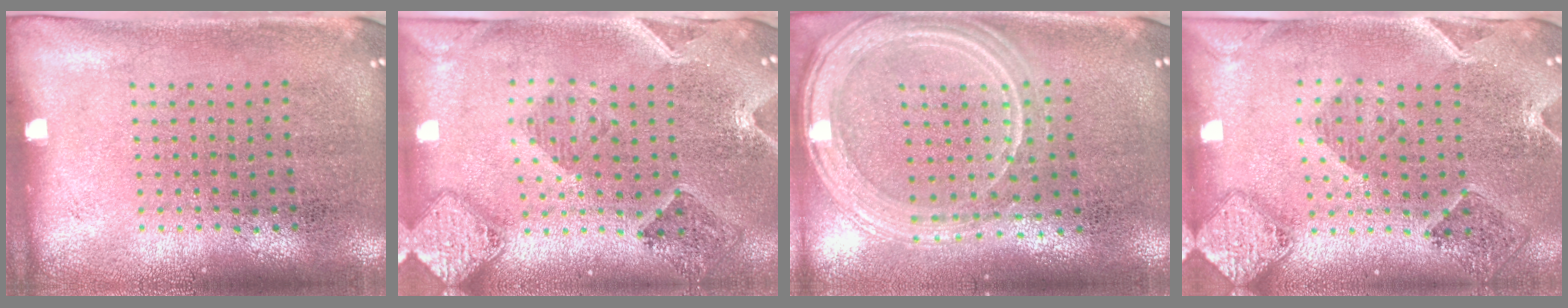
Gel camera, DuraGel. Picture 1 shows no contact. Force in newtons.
{"total": 1.6, "press": 1.6, "slide": 0.4}
{"total": 1.5, "press": 1.4, "slide": 0.3}
{"total": 1.5, "press": 1.5, "slide": 0.3}